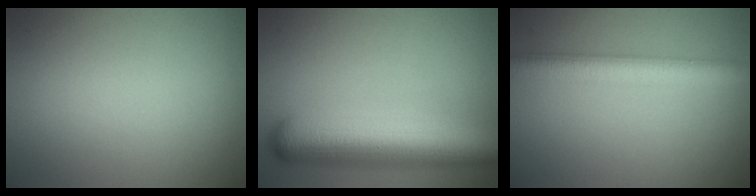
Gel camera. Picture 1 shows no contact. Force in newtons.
{"total": 10.1, "press": 10.1, "slide": 0.6}
{"total": 4.0, "press": 4.0, "slide": 0.2}